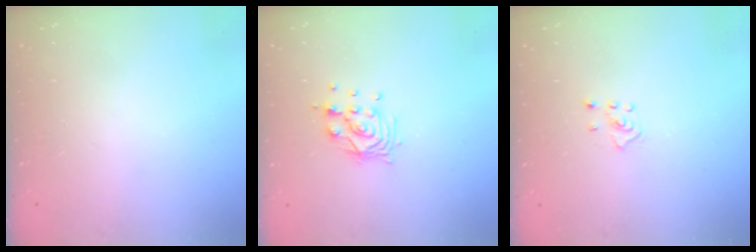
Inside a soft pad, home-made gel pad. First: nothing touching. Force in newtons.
{"total": 9.6, "press": 9.5, "slide": 1.2}
{"total": 2.4, "press": 2.4, "slide": 0.5}